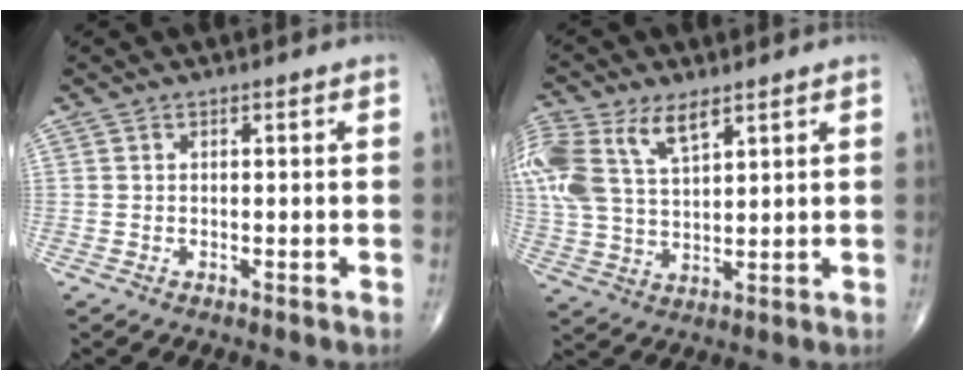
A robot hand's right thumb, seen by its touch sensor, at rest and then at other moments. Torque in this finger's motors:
{"motor_torque": [0.10, 0.24, 0.83, 0.80, 0.16]}